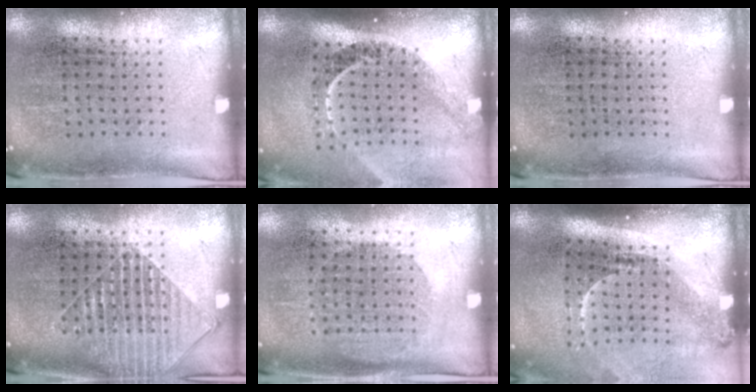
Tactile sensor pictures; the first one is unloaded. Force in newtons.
{"total": 2.3, "press": 1.6, "slide": 1.6}
{"total": 0.0}
{"total": 1.5, "press": 1.3, "slide": 0.8}
{"total": 1.0, "press": 0.9, "slide": 0.5}
{"total": 2.2, "press": 1.5, "slide": 1.6}